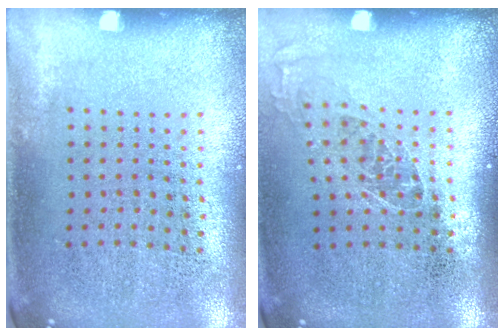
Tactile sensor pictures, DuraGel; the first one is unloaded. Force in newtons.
{"total": 1.0, "press": 0.9, "slide": 0.5}